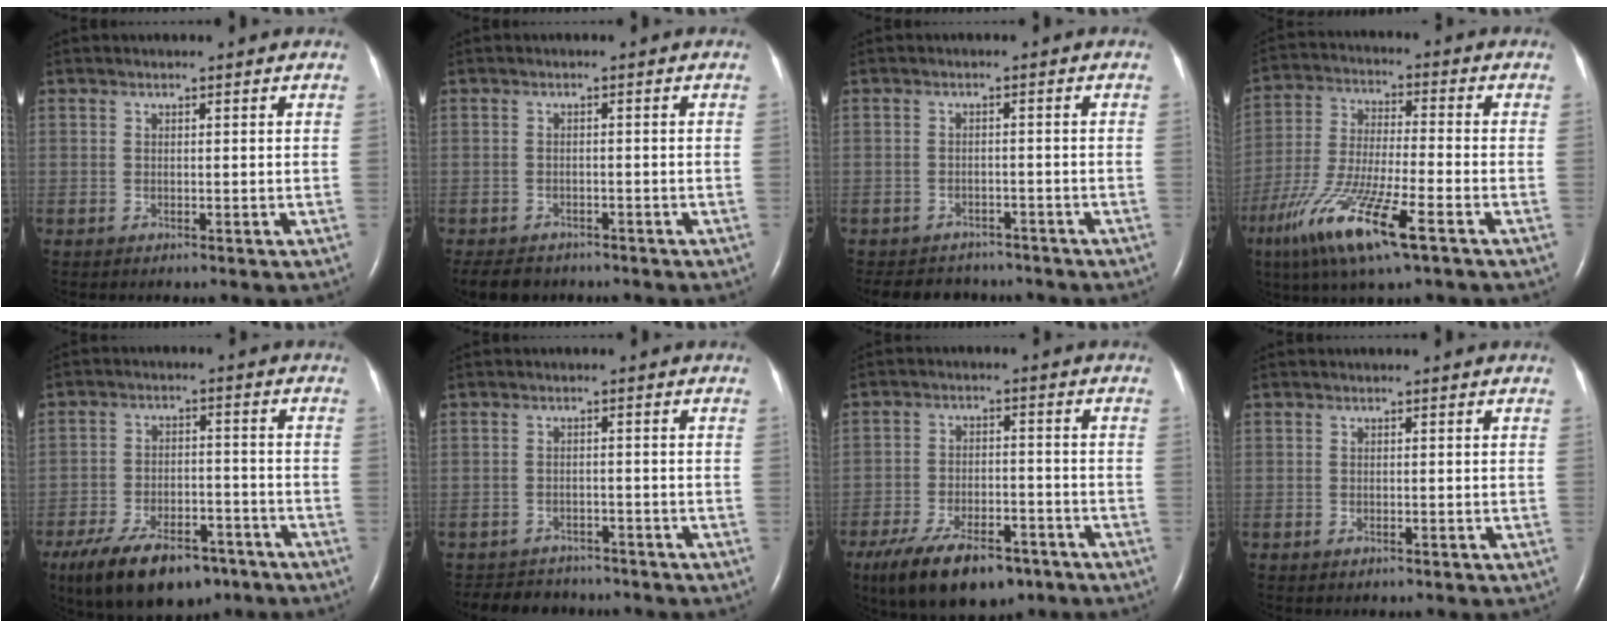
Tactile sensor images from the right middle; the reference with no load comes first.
{"total": 5.5, "force": [-4.5, 2.7, 1.6], "torque": [-0.028, -0.004, -0.062]}
{"total": 8.2, "force": [-7.4, 3.3, 1.4], "torque": [-0.026, 0.001, -0.093]}
{"total": 14.3, "force": [-7.6, 1.6, 12.0], "torque": [-0.251, -0.031, -0.140]}
{"total": 14.2, "force": [-9.8, 6.1, 8.2], "torque": [-0.145, -0.006, -0.158]}
{"total": 6.8, "force": [-6.1, 2.8, 0.8], "torque": [-0.015, -0.001, -0.084]}
{"total": 13.6, "force": [-9.3, 5.6, 8.3], "torque": [-0.149, -0.010, -0.150]}
{"total": 0.6, "force": [-0.3, 0.2, 0.4], "torque": [-0.010, -0.001, -0.002]}